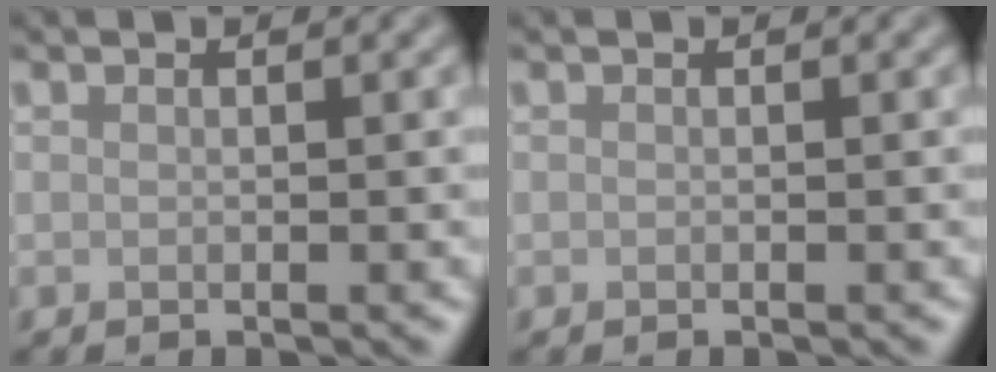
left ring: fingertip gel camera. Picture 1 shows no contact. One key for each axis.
{"total": 0.0}